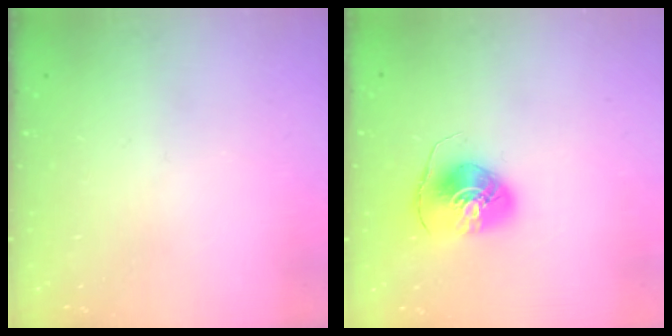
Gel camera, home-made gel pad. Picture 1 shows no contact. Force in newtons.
{"total": 7.5, "press": 7.5, "slide": 0.7}